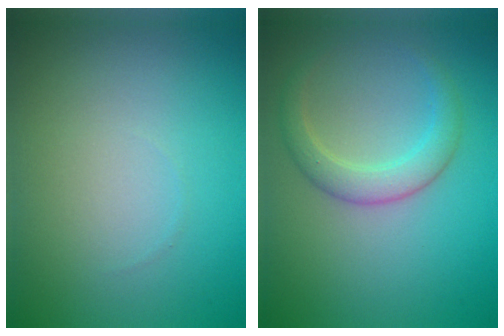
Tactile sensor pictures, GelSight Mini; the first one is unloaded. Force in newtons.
{"total": 2.9, "press": 2.9, "slide": 0.3}